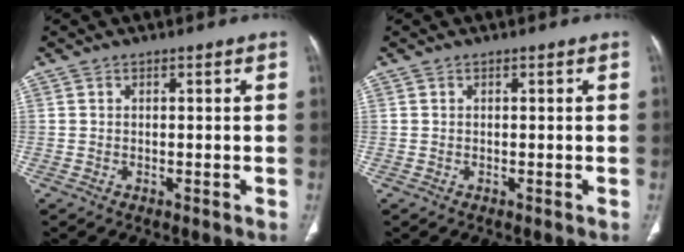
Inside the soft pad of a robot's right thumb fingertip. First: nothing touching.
{"total": 0.0}